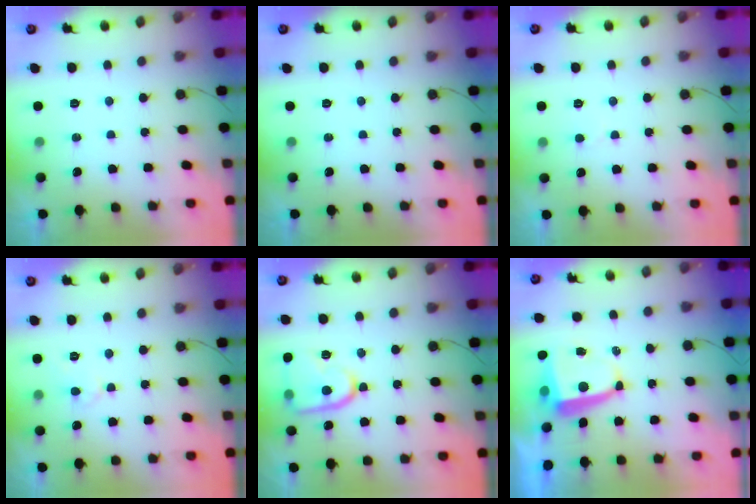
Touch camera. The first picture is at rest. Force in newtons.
{"total": 0.0}
{"total": 2.7, "press": 2.7, "slide": 0.2}
{"total": 3.8, "press": 3.8, "slide": 0.3}
{"total": 14.6, "press": 14.5, "slide": 1.3}
{"total": 5.6, "press": 5.6, "slide": 0.5}